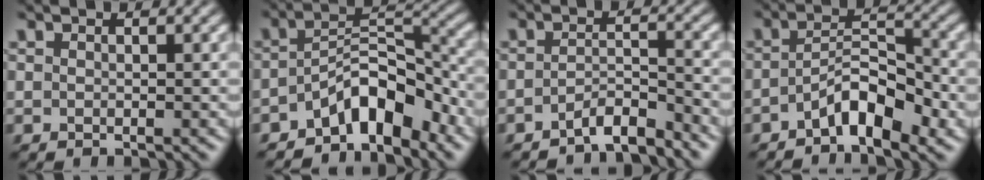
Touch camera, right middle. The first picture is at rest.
{"total": 6.7, "force": [-4.5, 2.8, 4.0], "torque": [-0.047, 0.011, -0.087]}
{"total": 3.2, "force": [-2.7, 0.5, 1.5], "torque": [-0.022, 0.009, -0.054]}
{"total": 5.1, "force": [-2.7, 1.9, 3.9], "torque": [-0.064, 0.014, -0.048]}